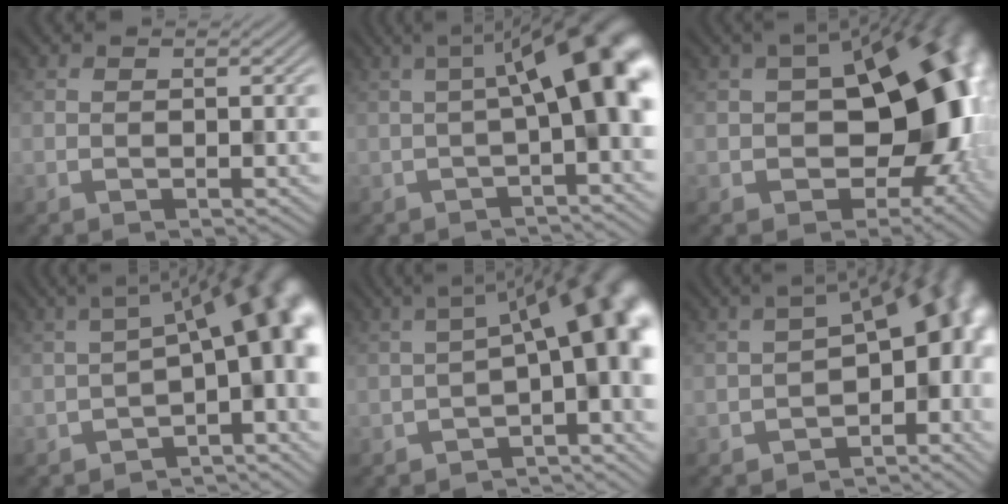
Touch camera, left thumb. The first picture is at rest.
{"total": 9.9, "force": [0.1, 2.1, 9.6], "torque": [-0.125, 0.026, -0.005]}
{"total": 17.5, "force": [-0.5, 11.0, 13.5], "torque": [-0.169, -0.023, 0.002]}
{"total": 13.5, "force": [-2.7, 5.2, 12.2], "torque": [-0.143, 0.012, -0.037]}
{"total": 12.4, "force": [-1.8, 4.3, 11.5], "torque": [-0.138, 0.022, -0.029]}
{"total": 13.9, "force": [-3.0, 7.6, 11.3], "torque": [-0.134, -0.009, -0.032]}